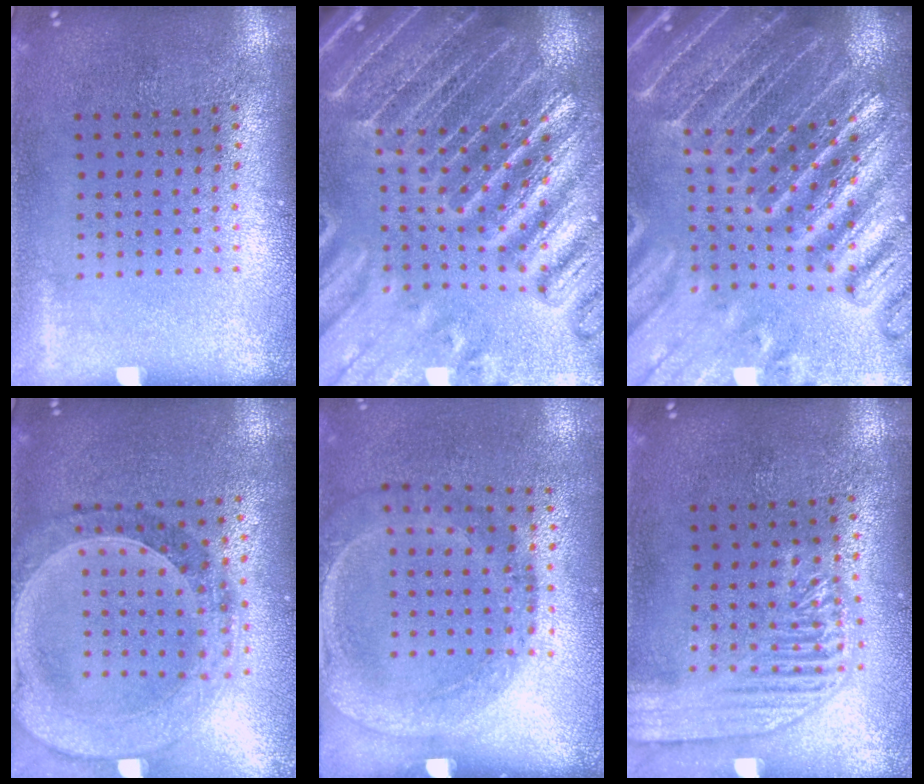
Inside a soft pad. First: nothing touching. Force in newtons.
{"total": 4.8, "press": 4.3, "slide": 2.1}
{"total": 4.8, "press": 4.3, "slide": 2.1}
{"total": 1.5, "press": 1.5, "slide": 0.3}
{"total": 1.8, "press": 1.1, "slide": 1.4}
{"total": 1.8, "press": 1.8, "slide": 0.4}